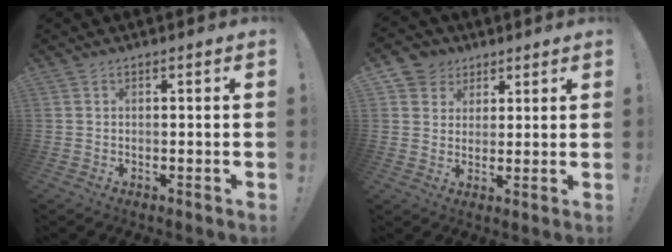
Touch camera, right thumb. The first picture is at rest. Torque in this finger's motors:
{"motor_torque": [0.00, 0.00, -0.06, 0.08, 0.04]}